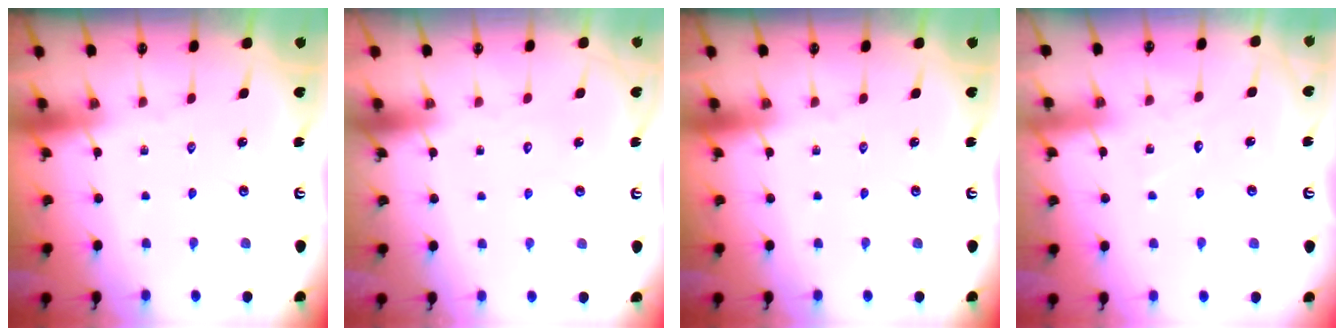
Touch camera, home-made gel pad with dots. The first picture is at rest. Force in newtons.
{"total": 1.6, "press": 1.6, "slide": 0.1}
{"total": 0.0}
{"total": 4.0, "press": 4.0, "slide": 0.4}